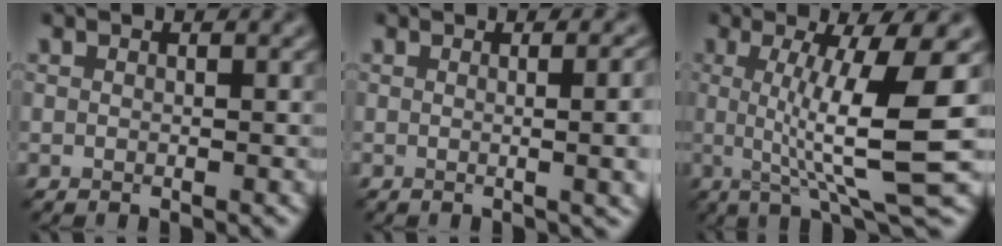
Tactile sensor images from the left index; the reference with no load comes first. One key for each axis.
{"total": 7.4, "fx": 0.3, "fy": 3.2, "fz": 6.6, "tx": -0.026, "ty": 0.017, "tz": 0.001}
{"total": 8.8, "fx": 0.5, "fy": 1.6, "fz": 8.6, "tx": -0.122, "ty": -0.006, "tz": 0.010}